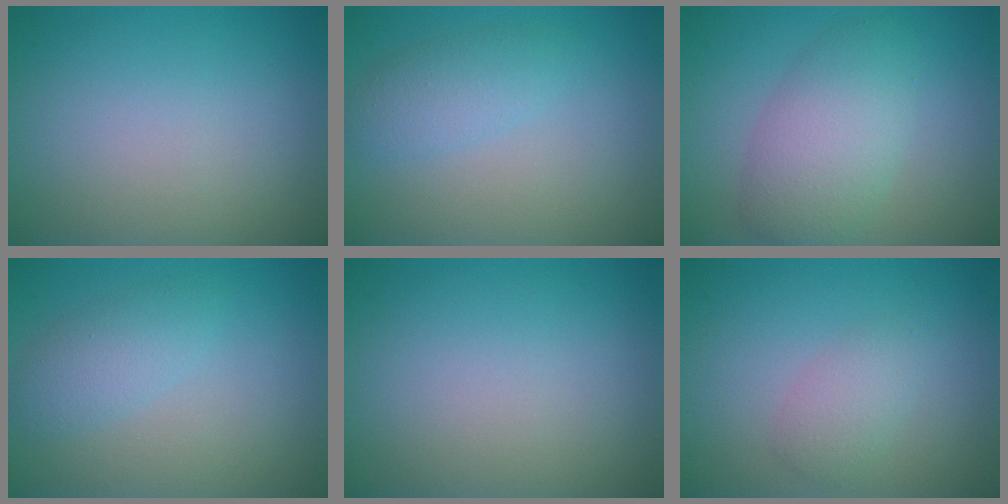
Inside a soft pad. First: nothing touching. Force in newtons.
{"total": 2.4, "press": 2.4, "slide": 0.1}
{"total": 5.2, "press": 5.2, "slide": 0.0}
{"total": 2.5, "press": 2.5, "slide": 0.0}
{"total": 0.0}
{"total": 2.0, "press": 2.0, "slide": 0.0}